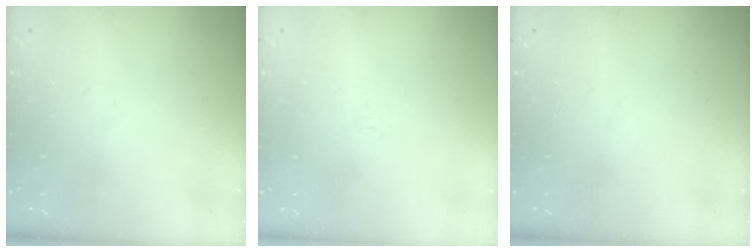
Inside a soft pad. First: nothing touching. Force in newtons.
{"total": 2.6, "press": 2.5, "slide": 0.6}
{"total": 0.0}